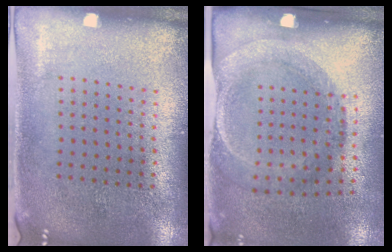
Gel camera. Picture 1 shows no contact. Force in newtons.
{"total": 1.9, "press": 1.2, "slide": 1.5}